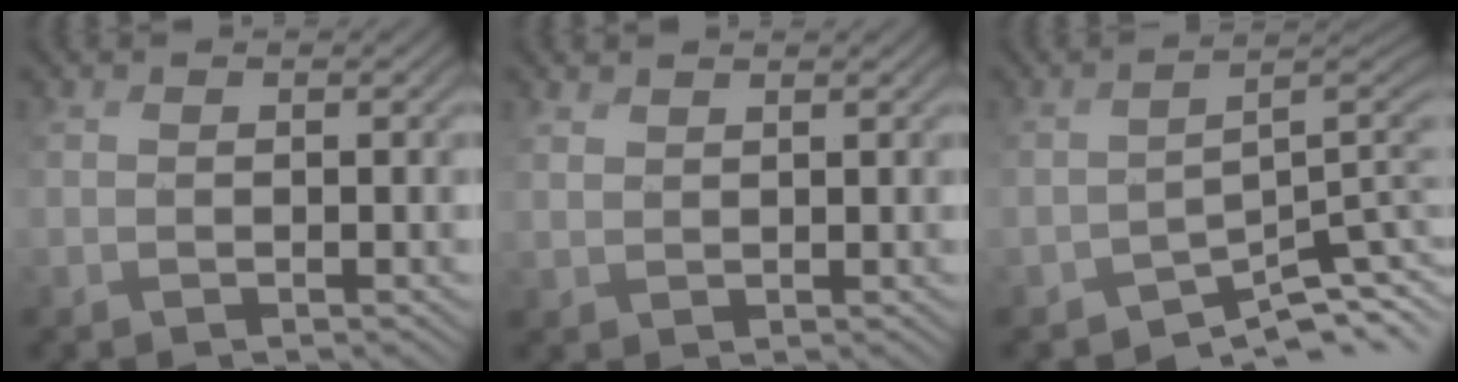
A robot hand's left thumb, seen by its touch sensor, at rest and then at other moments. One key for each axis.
{"total": 1.9, "fx": 1.6, "fy": -0.1, "fz": -1.0, "tx": 0.013, "ty": 0.000, "tz": 0.031}
{"total": 6.1, "fx": -5.2, "fy": 1.2, "fz": 2.8, "tx": -0.040, "ty": -0.008, "tz": -0.078}